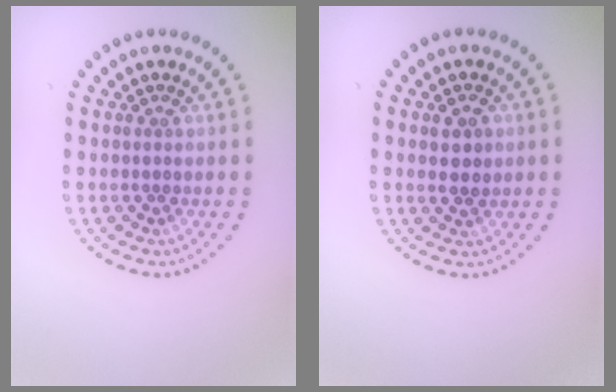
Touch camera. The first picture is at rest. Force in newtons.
{"total": 2.0, "press": 2.0, "slide": 0.4}